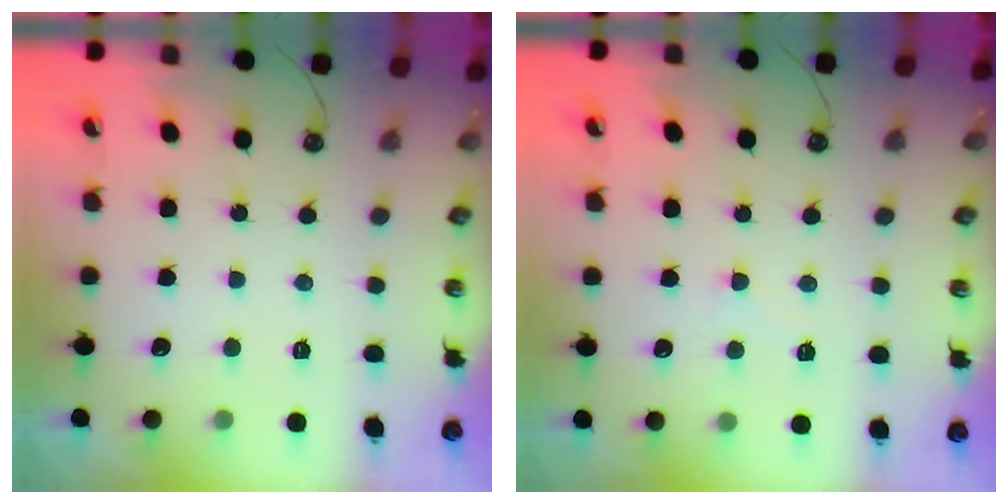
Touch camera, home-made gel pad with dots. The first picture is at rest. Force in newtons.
{"total": 3.4, "press": 3.4, "slide": 0.3}